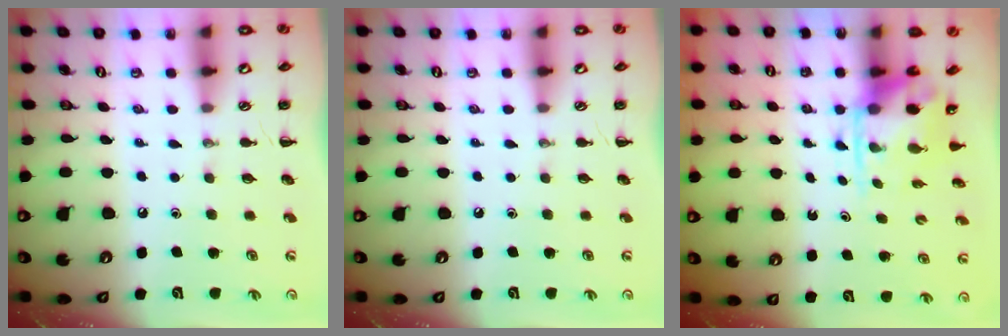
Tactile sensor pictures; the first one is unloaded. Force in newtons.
{"total": 0.0}
{"total": 4.1, "press": 4.0, "slide": 0.7}